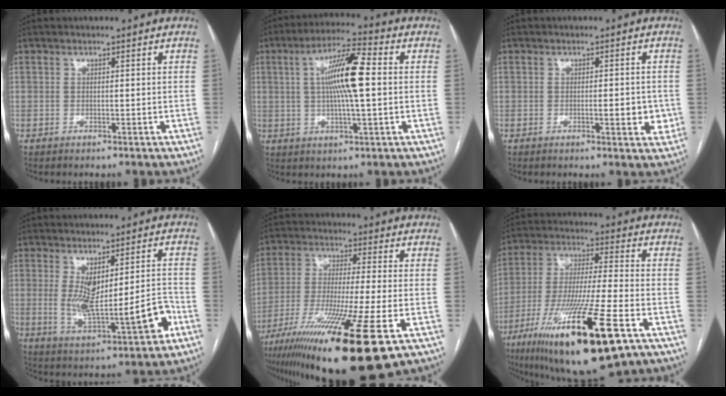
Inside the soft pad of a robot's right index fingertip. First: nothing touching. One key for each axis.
{"total": 10.7, "fx": 1.1, "fy": 1.1, "fz": 10.6, "tx": -0.195, "ty": 0.012, "tz": 0.016}
{"total": 3.7, "fx": -0.6, "fy": 1.1, "fz": 3.5, "tx": -0.047, "ty": -0.003, "tz": -0.006}
{"total": 12.2, "fx": -1.9, "fy": 2.9, "fz": 11.7, "tx": -0.189, "ty": 0.007, "tz": -0.013}
{"total": 20.5, "fx": -11.1, "fy": 0.4, "fz": 17.3, "tx": -0.293, "ty": -0.054, "tz": -0.192}
{"total": 22.4, "fx": -11.5, "fy": 2.4, "fz": 19.1, "tx": -0.347, "ty": -0.051, "tz": -0.196}